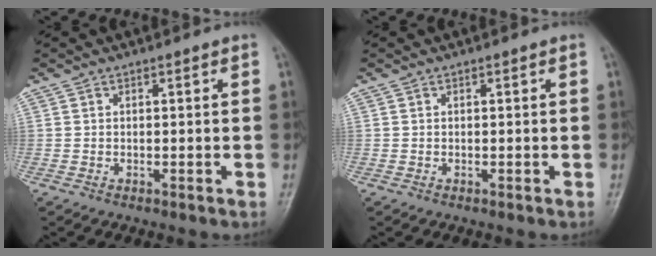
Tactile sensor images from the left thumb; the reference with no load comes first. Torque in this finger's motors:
{"motor_torque": [0.00, 0.00, 0.00, 0.00, 0.00]}